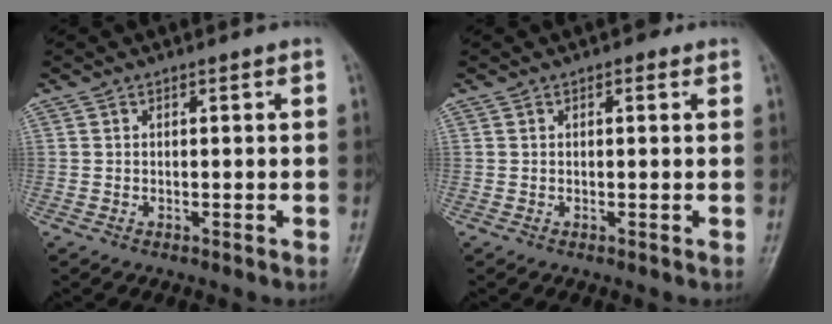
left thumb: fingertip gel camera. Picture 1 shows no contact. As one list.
[{"total": 1.4, "force": [0.7, 0.7, 1.0], "torque": [-0.009, 0.000, 0.005]}]